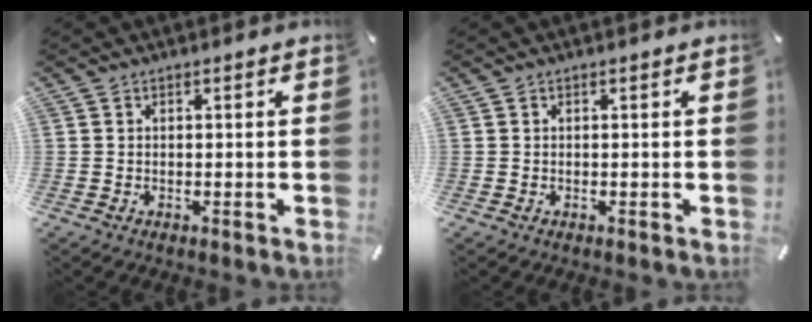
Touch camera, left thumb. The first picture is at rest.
{"total": 0.0}